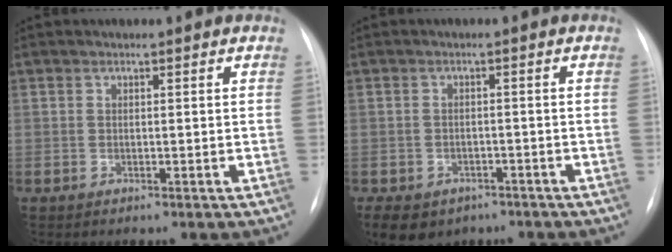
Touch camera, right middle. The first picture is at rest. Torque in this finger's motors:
{"motor_torque": [0.55, -0.54, 0.05, 0.06]}